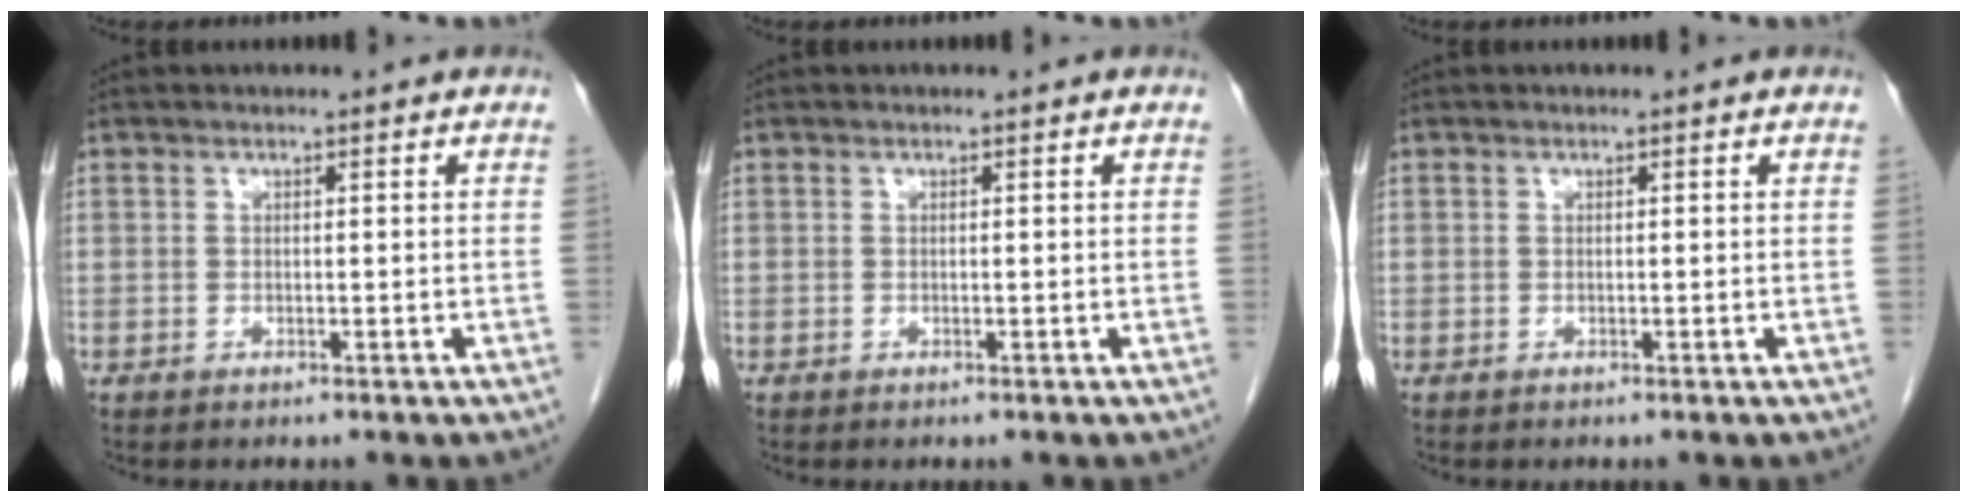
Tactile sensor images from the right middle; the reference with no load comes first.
{"total": 0.0}
{"total": 0.0}